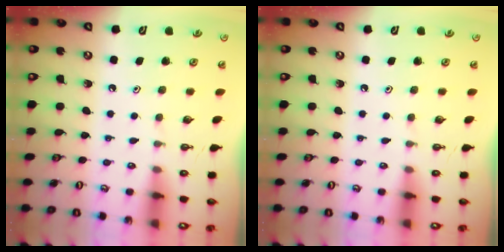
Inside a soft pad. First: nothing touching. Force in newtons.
{"total": 0.0}